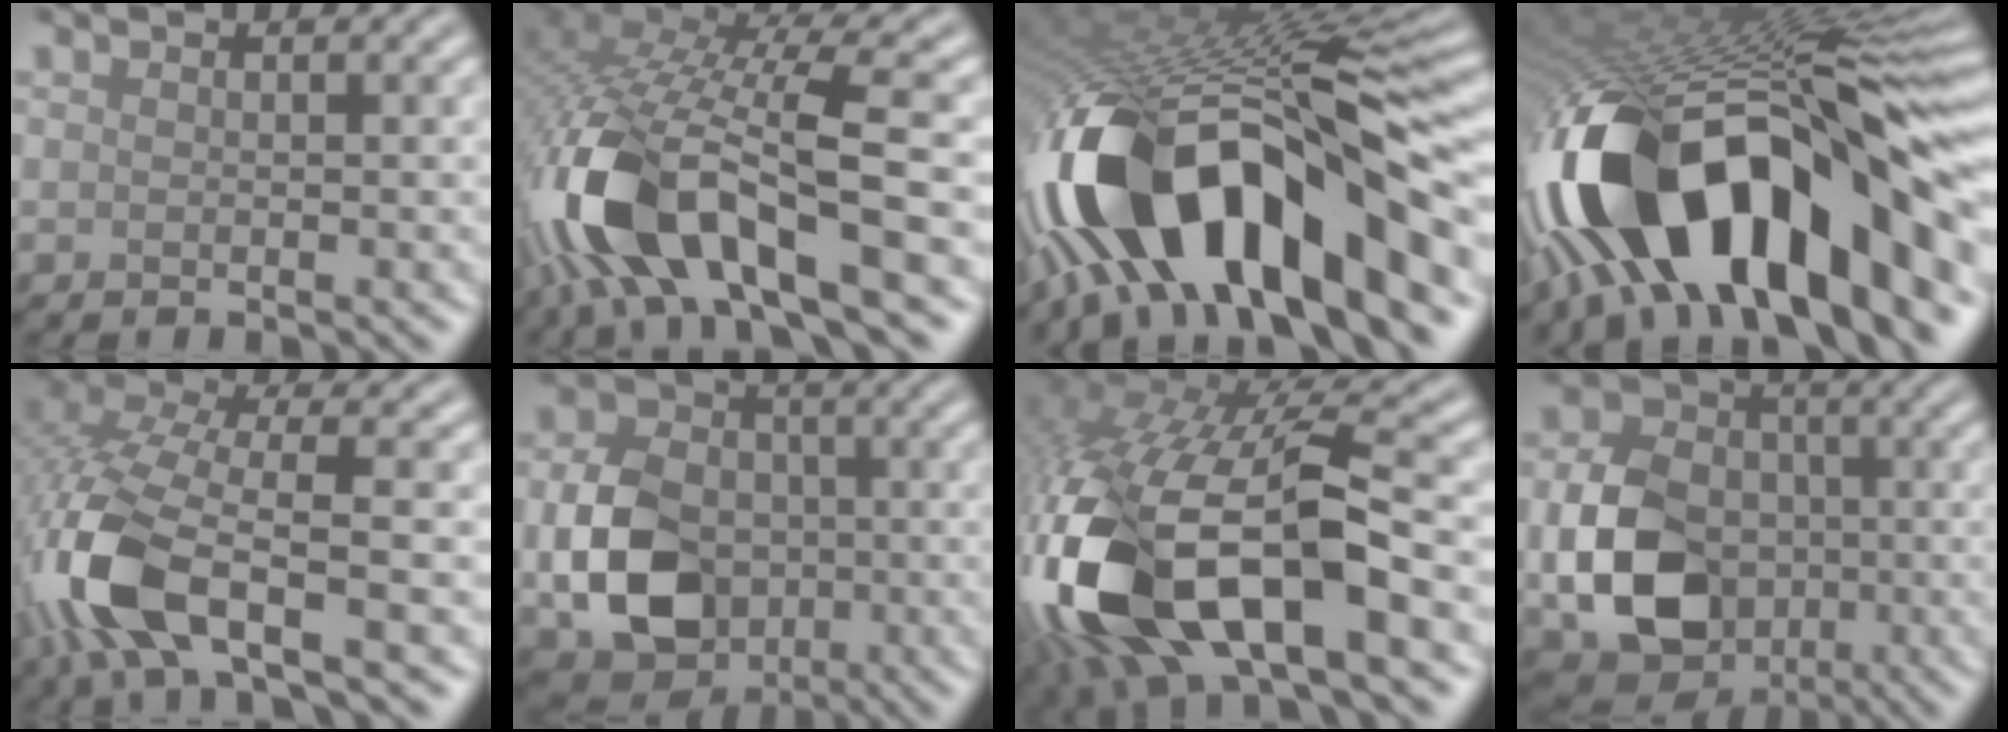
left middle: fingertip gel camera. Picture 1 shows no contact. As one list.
[{"total": 13.5, "force": [-4.3, 5.5, 11.5], "torque": [-0.243, -0.008, -0.071]}, {"total": 16.2, "force": [-7.3, 6.3, 13.0], "torque": [-0.222, 0.017, -0.121]}, {"total": 17.8, "force": [-7.2, 7.4, 14.5], "torque": [-0.233, 0.022, -0.131]}, {"total": 10.5, "force": [-4.0, 4.2, 8.7], "torque": [-0.208, -0.001, -0.087]}, {"total": 8.9, "force": [-1.9, 6.9, 5.3], "torque": [-0.116, -0.010, -0.036]}, {"total": 16.8, "force": [-5.5, 7.4, 14.1], "torque": [-0.319, -0.037, -0.082]}, {"total": 9.9, "force": [-2.3, 7.8, 5.7], "torque": [-0.126, -0.015, -0.042]}]